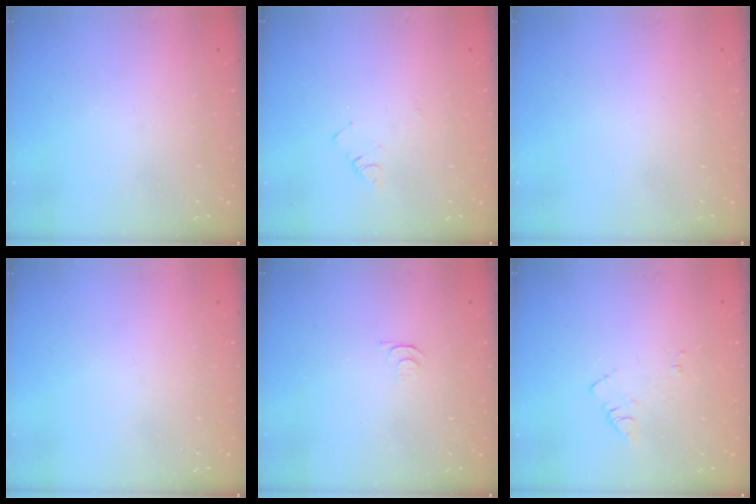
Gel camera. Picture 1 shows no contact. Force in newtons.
{"total": 3.1, "press": 3.1, "slide": 0.5}
{"total": 1.8, "press": 1.8, "slide": 0.2}
{"total": 0.0}
{"total": 3.8, "press": 3.7, "slide": 0.7}
{"total": 6.2, "press": 6.2, "slide": 0.8}